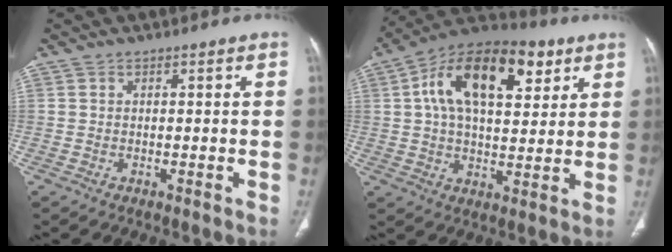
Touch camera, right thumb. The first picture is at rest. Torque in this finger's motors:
{"motor_torque": [0.49, 1.99, 0.29, 0.23, 0.30]}